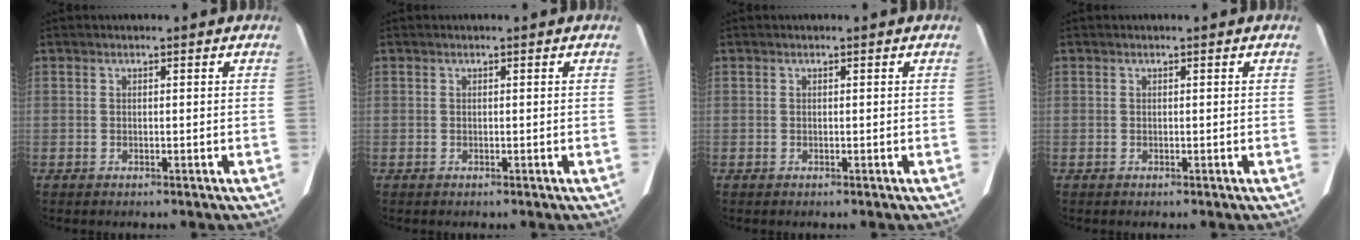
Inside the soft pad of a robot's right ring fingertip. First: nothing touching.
{"total": 0.0}
{"total": 0.0}
{"total": 0.0}